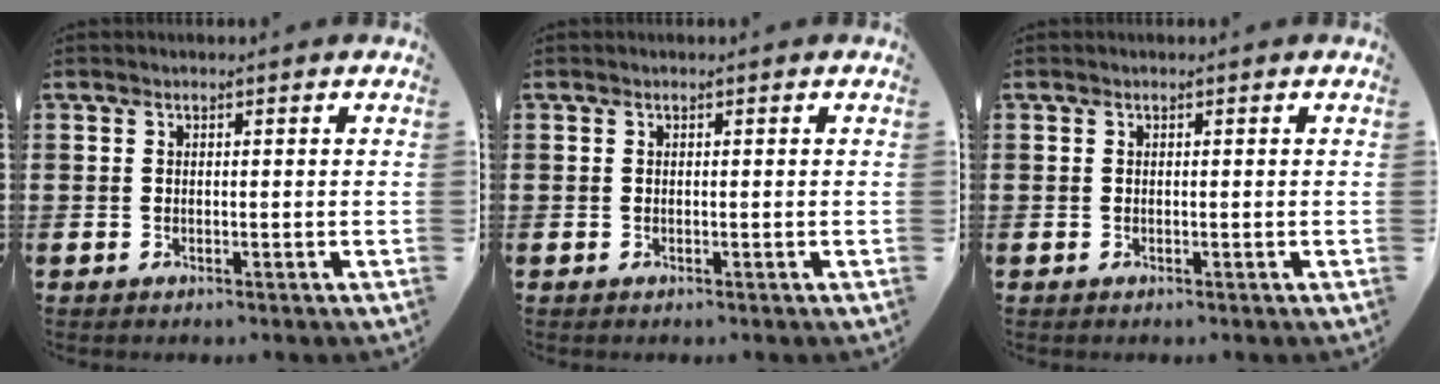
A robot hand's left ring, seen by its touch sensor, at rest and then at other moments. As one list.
[{"total": 0.0}, {"total": 0.0}]